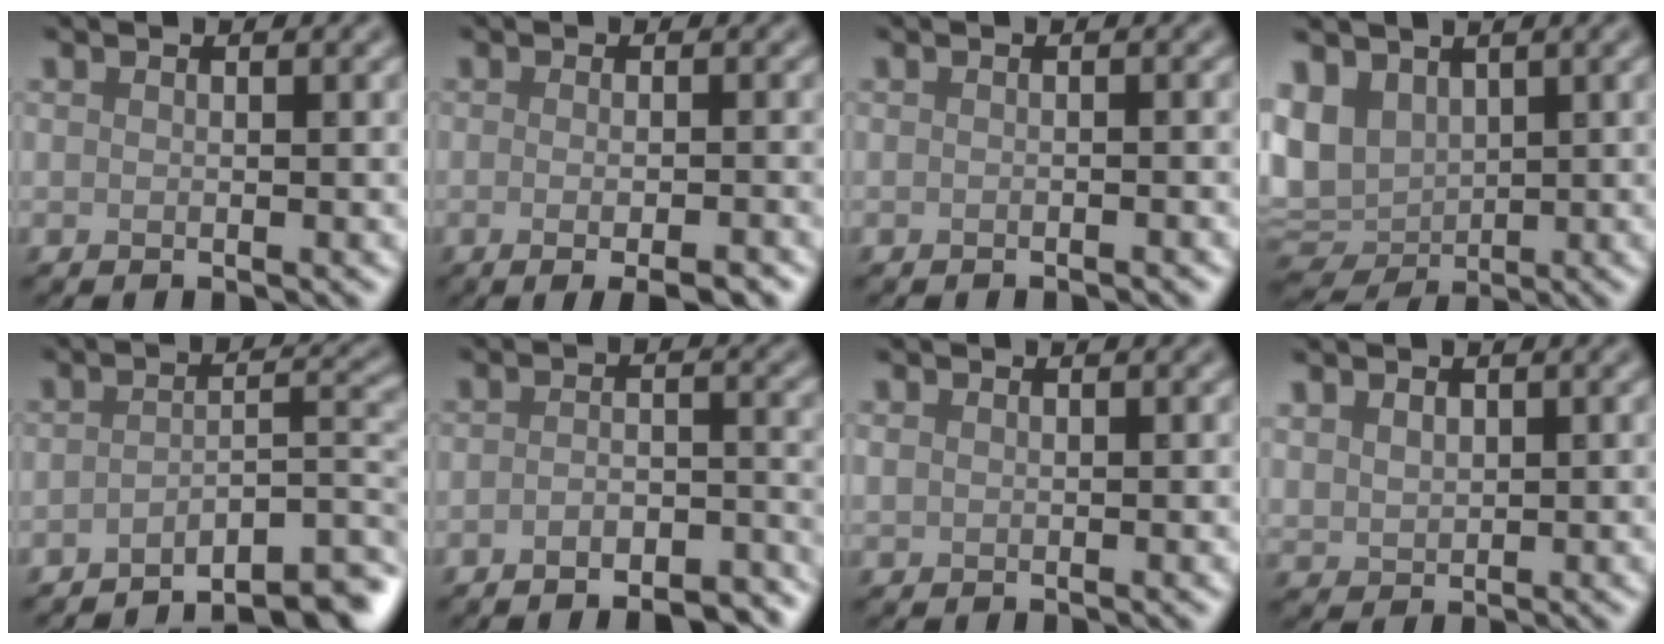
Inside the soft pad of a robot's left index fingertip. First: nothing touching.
{"total": 4.1, "force": [-1.7, 1.0, 3.6], "torque": [-0.049, -0.007, -0.019]}
{"total": 0.7, "force": [-0.6, 0.1, 0.3], "torque": [-0.003, 0.000, -0.009]}
{"total": 6.8, "force": [1.3, 5.1, 4.2], "torque": [-0.082, -0.002, 0.032]}
{"total": 6.3, "force": [-4.6, 1.4, 4.1], "torque": [-0.046, 0.008, -0.070]}
{"total": 5.4, "force": [-4.2, 1.6, 3.0], "torque": [-0.044, -0.002, -0.053]}
{"total": 0.6, "force": [0.3, 0.5, 0.2], "torque": [-0.003, 0.000, 0.006]}
{"total": 1.8, "force": [1.1, 1.2, 0.7], "torque": [-0.018, -0.001, 0.025]}